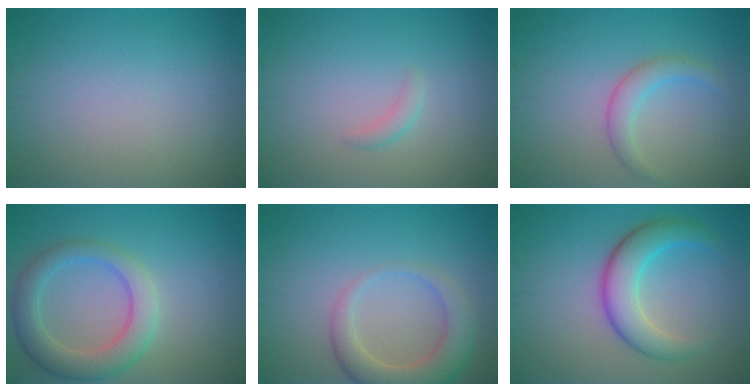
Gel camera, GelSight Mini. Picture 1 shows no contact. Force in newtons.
{"total": 1.0, "press": 1.0, "slide": 0.0}
{"total": 2.4, "press": 2.4, "slide": 0.1}
{"total": 5.0, "press": 4.9, "slide": 0.4}
{"total": 4.9, "press": 4.9, "slide": 0.5}
{"total": 5.1, "press": 5.1, "slide": 0.1}